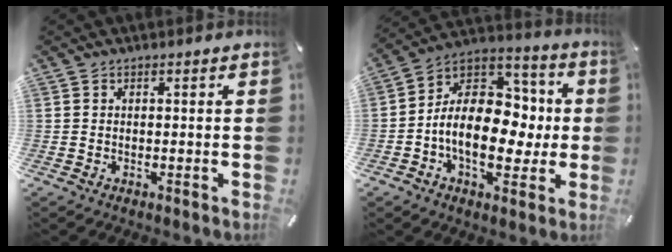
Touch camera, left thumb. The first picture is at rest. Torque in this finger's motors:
{"motor_torque": [2.33, 2.68, 0.79, 0.21, 0.27]}